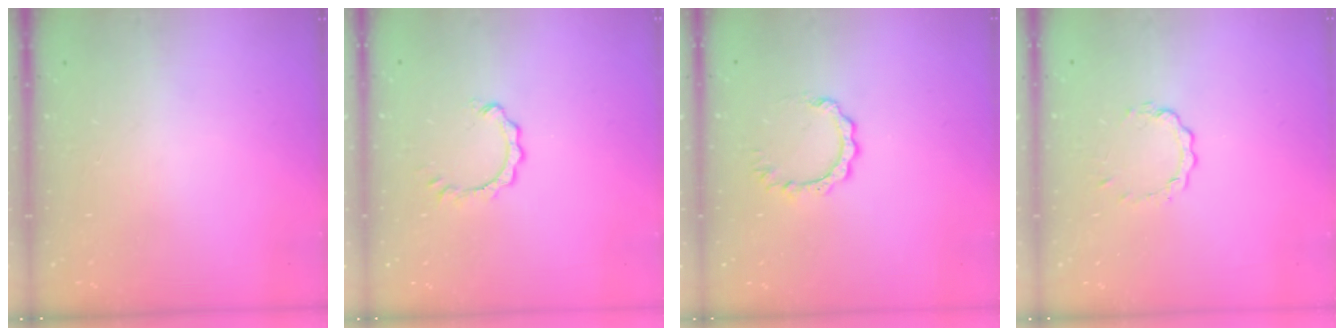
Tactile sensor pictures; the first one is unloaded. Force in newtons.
{"total": 1.3, "press": 1.2, "slide": 0.2}
{"total": 4.9, "press": 4.9, "slide": 0.1}
{"total": 3.7, "press": 3.7, "slide": 0.5}